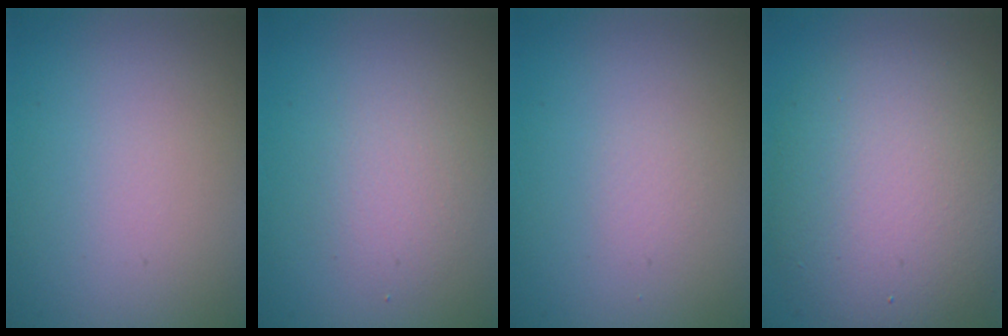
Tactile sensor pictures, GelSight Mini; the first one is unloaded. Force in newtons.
{"total": 2.0, "press": 2.0, "slide": 0.2}
{"total": 0.6, "press": 0.6, "slide": 0.1}
{"total": 8.7, "press": 8.7, "slide": 0.6}